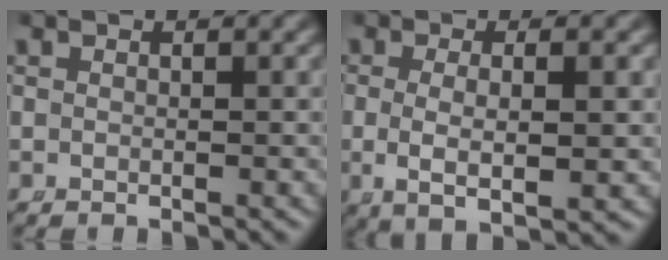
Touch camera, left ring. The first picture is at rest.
{"total": 4.7, "force": [-0.3, 1.7, 4.4], "torque": [-0.086, -0.014, 0.008]}